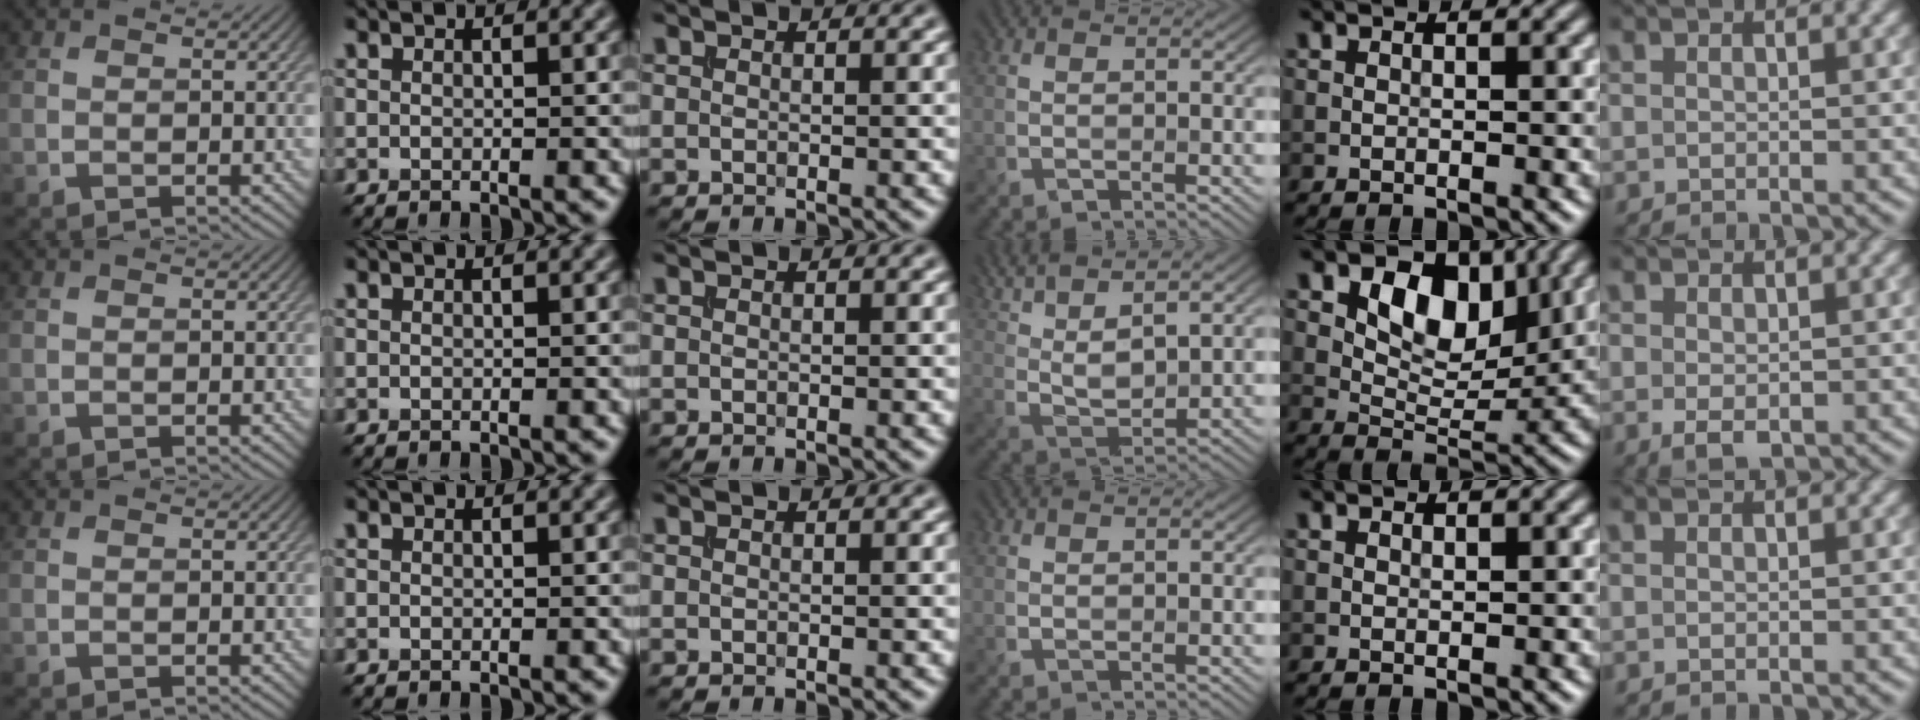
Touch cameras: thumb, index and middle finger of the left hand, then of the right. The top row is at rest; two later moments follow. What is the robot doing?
{"motion": "extract", "object": "file holder"}